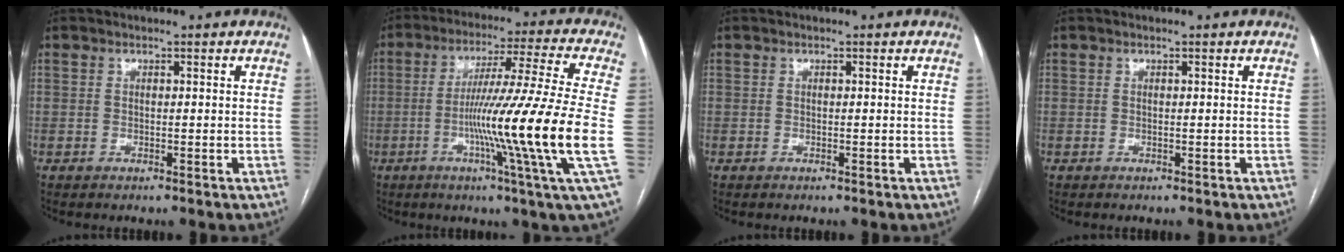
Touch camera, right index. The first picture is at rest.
{"total": 19.0, "force": [-3.9, -3.2, 18.3], "torque": [-0.299, -0.020, -0.080]}
{"total": 0.0}
{"total": 0.0}